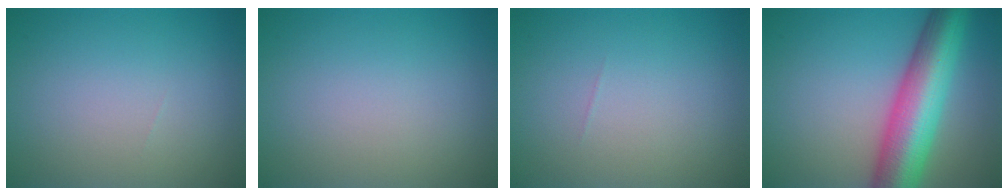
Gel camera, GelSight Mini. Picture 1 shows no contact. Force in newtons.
{"total": 0.0}
{"total": 0.0}
{"total": 10.4, "press": 10.4, "slide": 0.3}